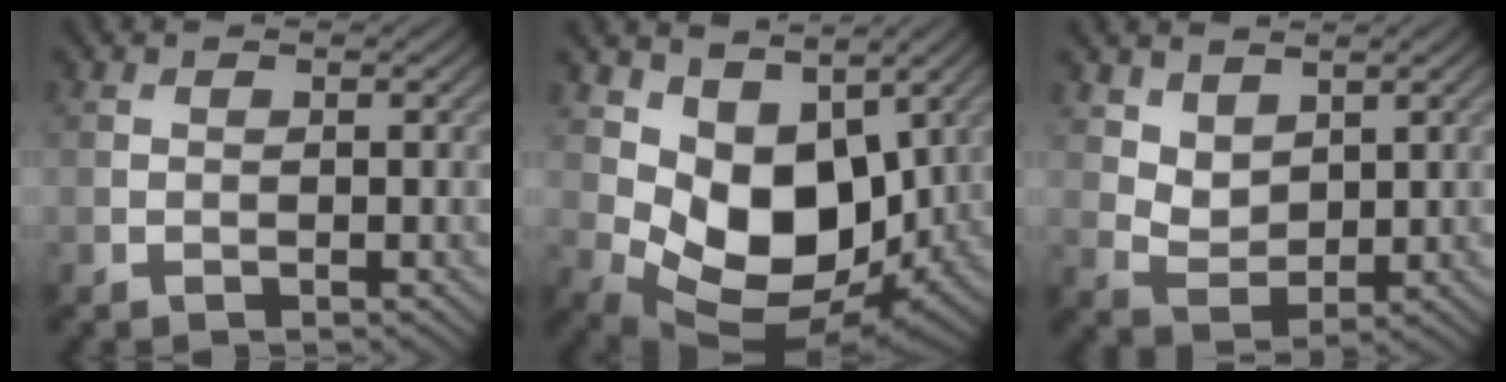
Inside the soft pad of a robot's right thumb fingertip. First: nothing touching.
{"total": 10.8, "force": [2.8, 7.0, 7.7], "torque": [-0.161, -0.025, 0.058]}
{"total": 4.2, "force": [2.6, 2.6, 2.0], "torque": [-0.055, -0.014, 0.052]}